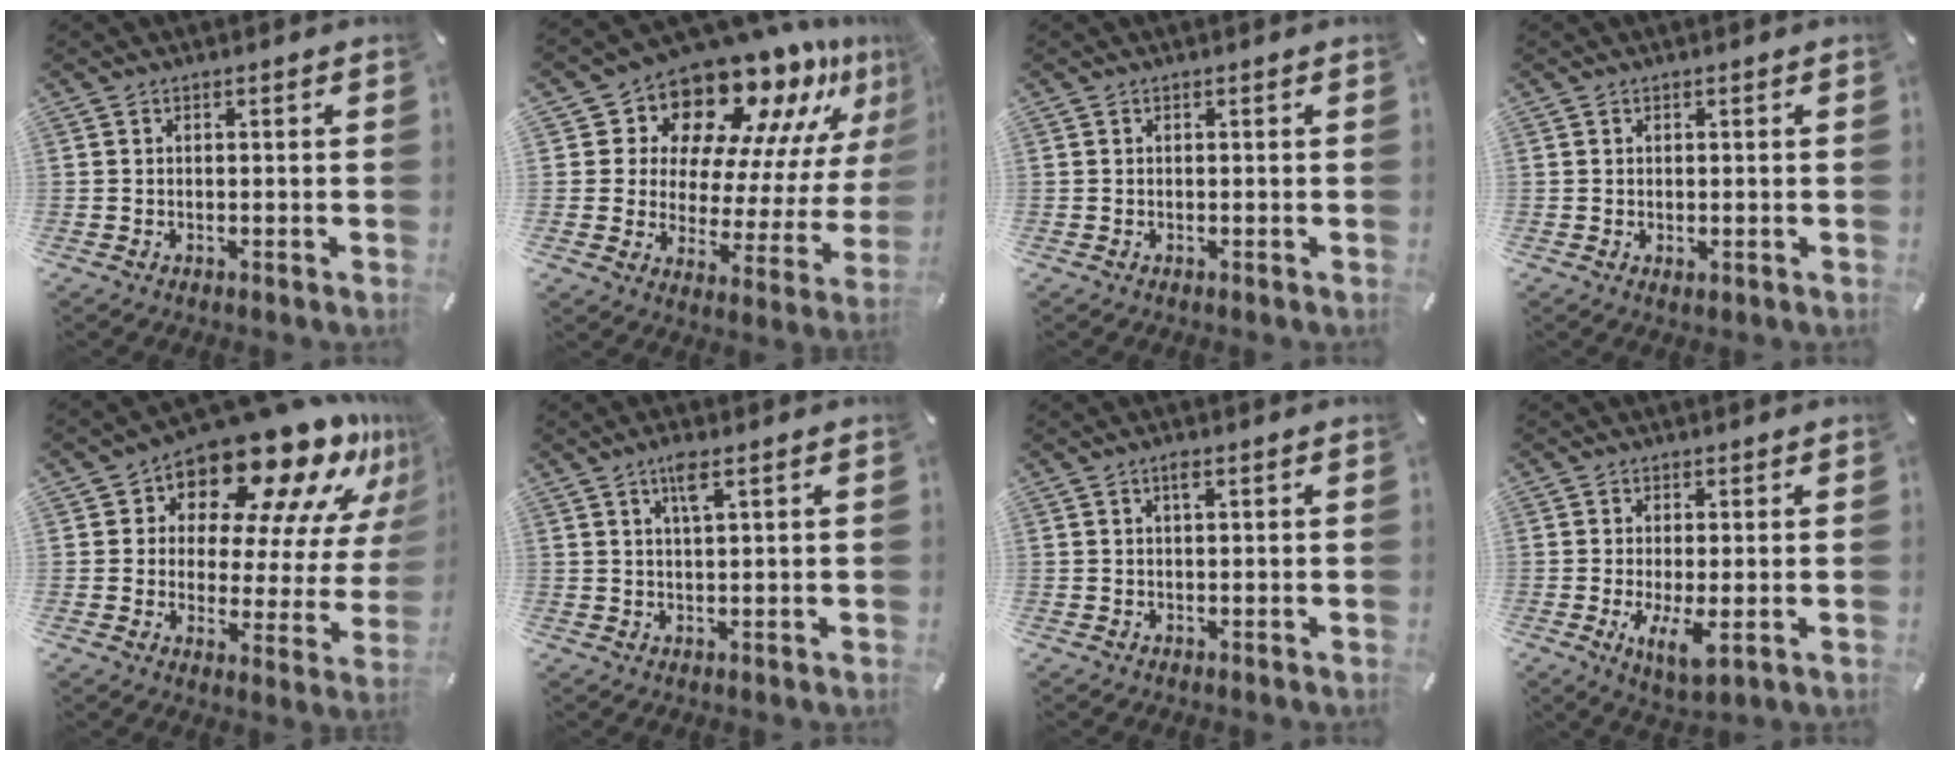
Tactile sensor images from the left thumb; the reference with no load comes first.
{"total": 16.1, "force": [14.1, 6.6, 4.1], "torque": [-0.065, -0.141, 0.235]}
{"total": 0.0}
{"total": 0.6, "force": [0.2, 0.4, 0.3], "torque": [-0.005, 0.002, 0.004]}
{"total": 18.6, "force": [14.3, 7.7, 9.1], "torque": [-0.131, -0.125, 0.238]}
{"total": 4.2, "force": [2.5, 0.5, 3.3], "torque": [-0.073, 0.003, 0.041]}
{"total": 1.6, "force": [0.7, 0.4, 1.4], "torque": [-0.028, 0.003, 0.011]}
{"total": 6.6, "force": [-0.8, 2.3, 6.1], "torque": [-0.127, -0.023, -0.013]}